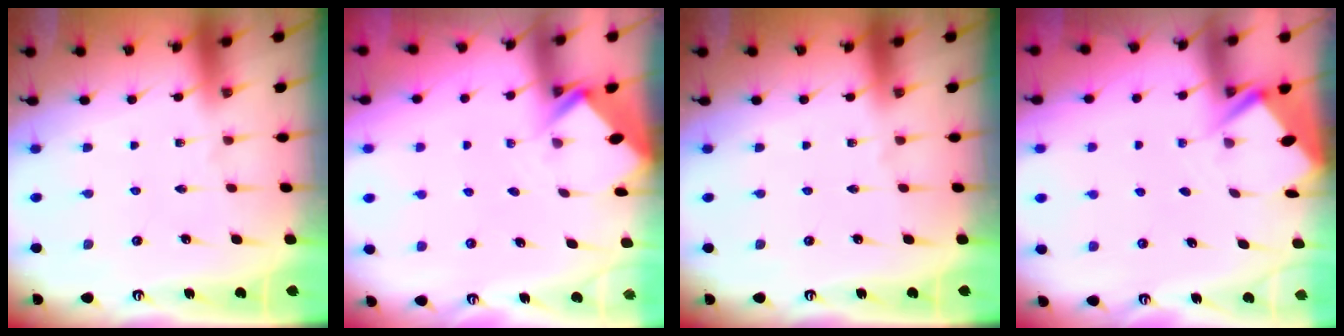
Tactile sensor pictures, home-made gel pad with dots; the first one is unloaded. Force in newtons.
{"total": 2.7, "press": 2.7, "slide": 0.2}
{"total": 0.0}
{"total": 2.8, "press": 2.8, "slide": 0.4}